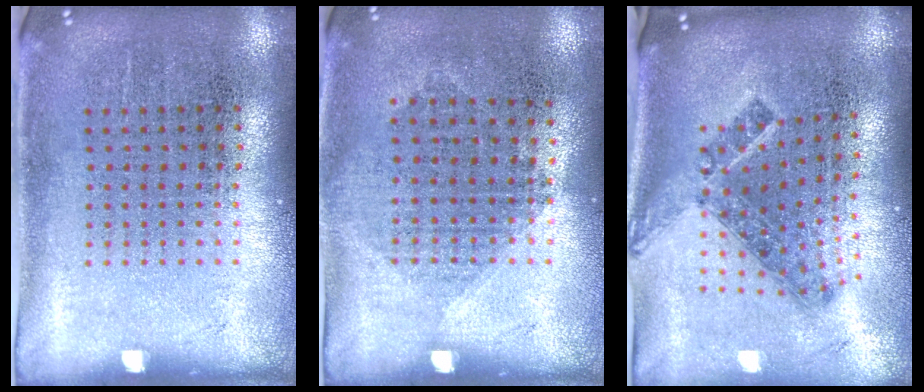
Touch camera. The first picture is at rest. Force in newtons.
{"total": 1.0, "press": 0.9, "slide": 0.4}
{"total": 1.4, "press": 1.0, "slide": 0.9}